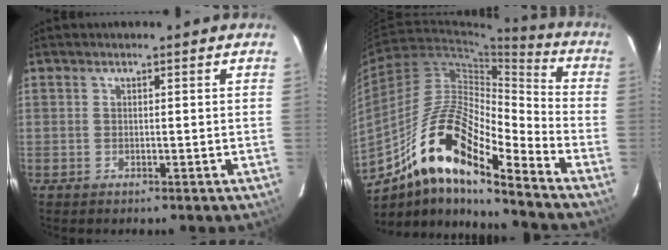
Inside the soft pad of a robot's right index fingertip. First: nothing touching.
{"total": 18.3, "force": [-10.9, 4.9, 13.9], "torque": [-0.260, 0.029, -0.187]}